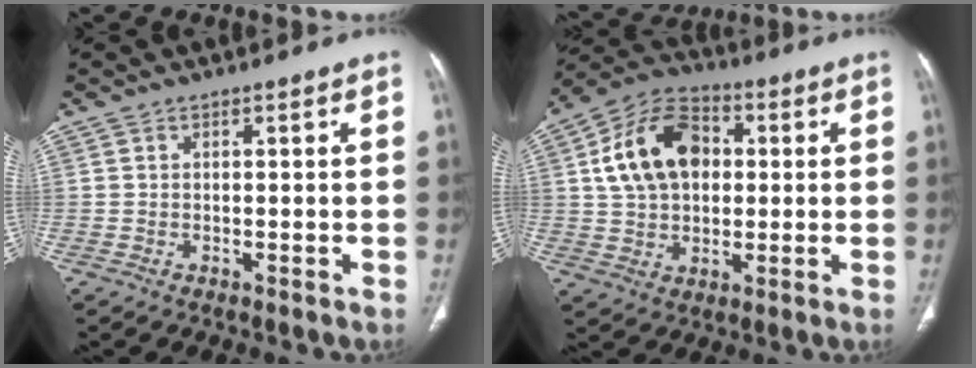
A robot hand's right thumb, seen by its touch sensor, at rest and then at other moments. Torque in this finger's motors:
{"motor_torque": [0.71, 2.43, 0.68, -0.14, 0.16]}